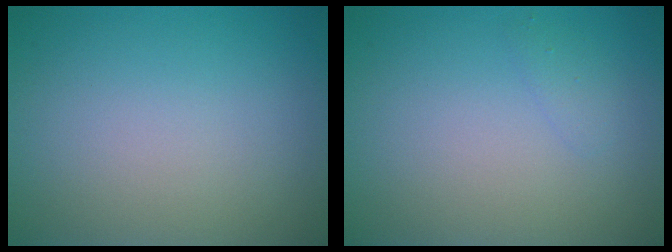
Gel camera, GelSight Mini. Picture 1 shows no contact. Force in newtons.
{"total": 0.8, "press": 0.8, "slide": 0.0}